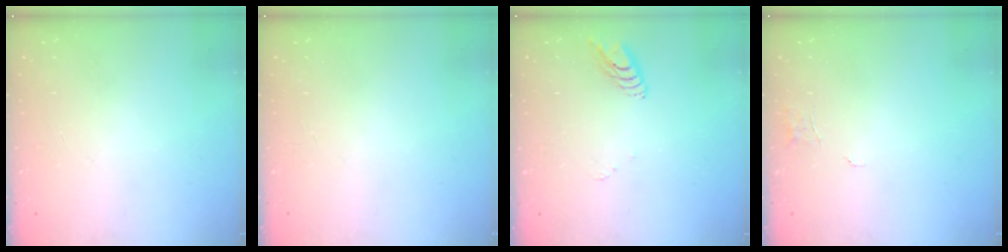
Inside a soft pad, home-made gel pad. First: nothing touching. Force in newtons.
{"total": 0.0}
{"total": 6.0, "press": 6.0, "slide": 0.7}
{"total": 3.7, "press": 3.7, "slide": 0.3}